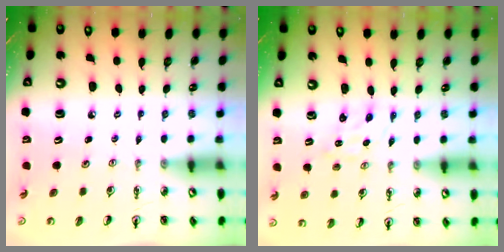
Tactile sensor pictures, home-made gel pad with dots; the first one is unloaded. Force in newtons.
{"total": 0.0}